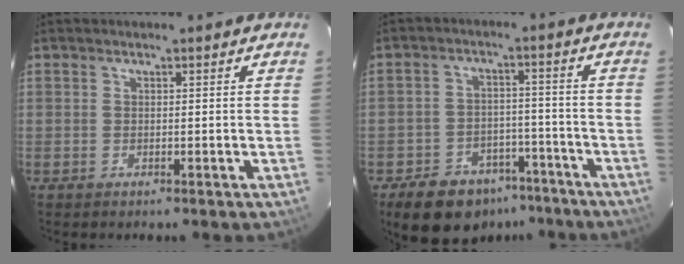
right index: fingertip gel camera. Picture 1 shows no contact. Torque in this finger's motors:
{"motor_torque": [1.20, -0.92, 0.08, 0.00]}